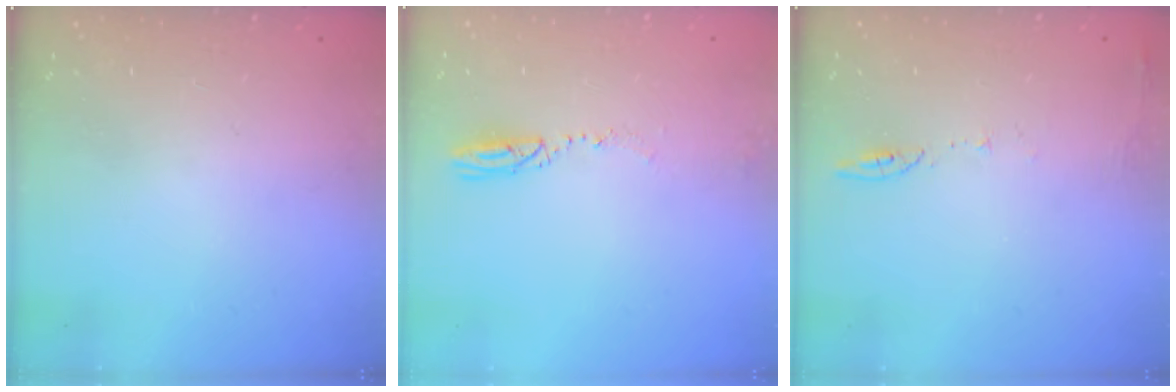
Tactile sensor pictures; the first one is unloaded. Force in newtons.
{"total": 3.6, "press": 3.5, "slide": 0.7}
{"total": 5.8, "press": 5.7, "slide": 0.9}